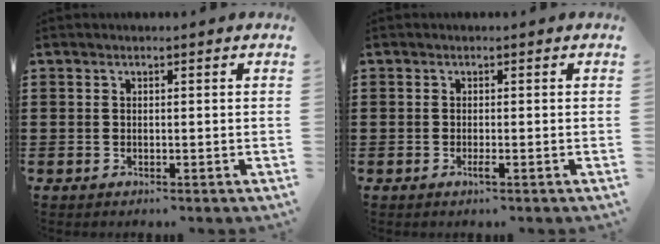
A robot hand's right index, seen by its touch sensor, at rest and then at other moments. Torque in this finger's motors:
{"motor_torque": [0.41, 0.04, 0.04, 0.04]}